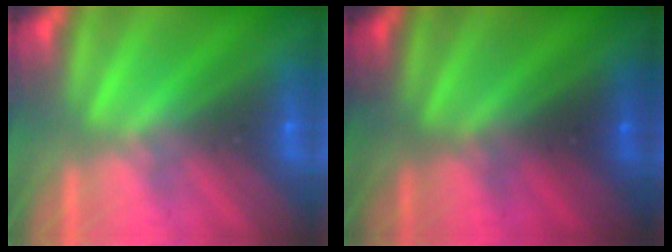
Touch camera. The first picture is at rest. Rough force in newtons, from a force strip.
{"total": 2.8}